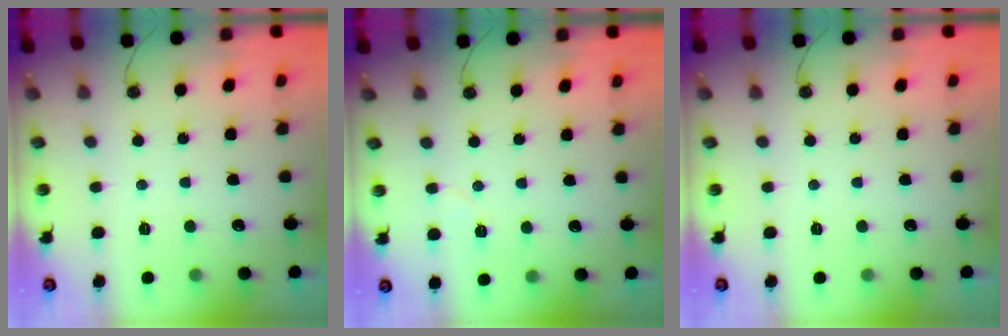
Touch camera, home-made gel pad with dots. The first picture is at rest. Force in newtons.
{"total": 3.9, "press": 3.6, "slide": 1.4}
{"total": 0.0}